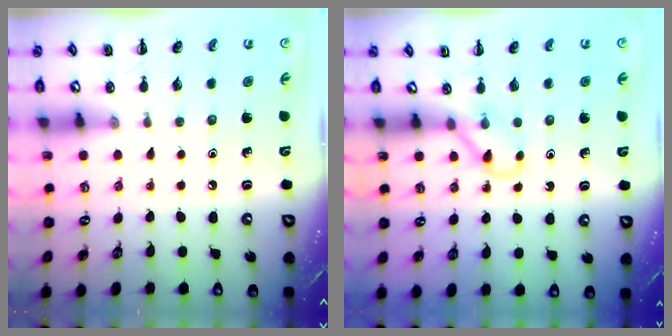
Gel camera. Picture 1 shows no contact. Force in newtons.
{"total": 3.2, "press": 3.1, "slide": 1.0}